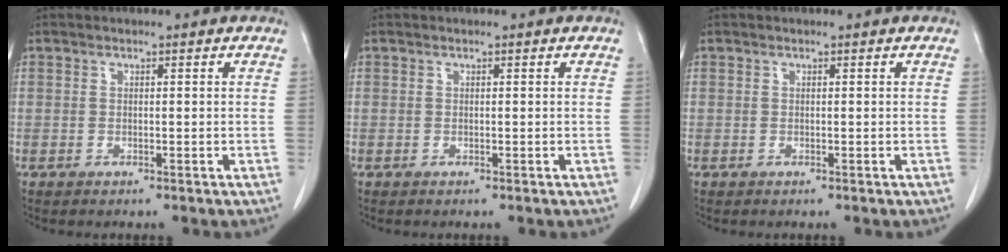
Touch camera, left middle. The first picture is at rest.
{"total": 0.0}
{"total": 0.0}